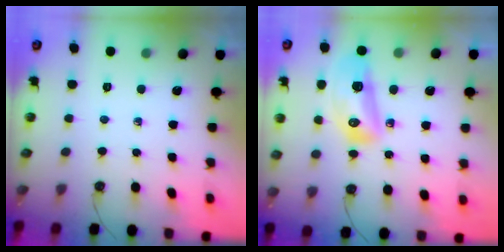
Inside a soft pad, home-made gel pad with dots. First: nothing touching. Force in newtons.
{"total": 18.2, "press": 14.4, "slide": 11.0}